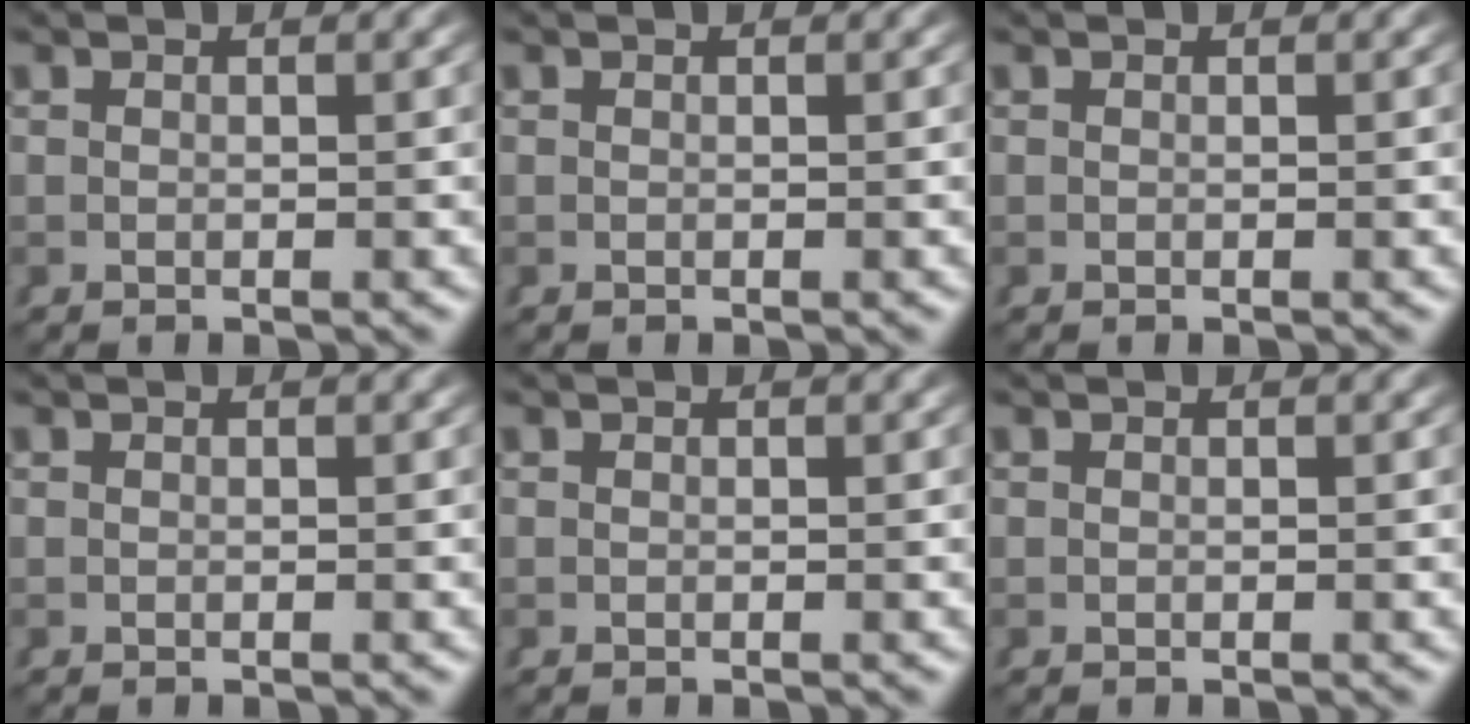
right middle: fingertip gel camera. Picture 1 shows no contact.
{"total": 0.0}
{"total": 0.0}
{"total": 0.0}
{"total": 0.0}
{"total": 0.0}